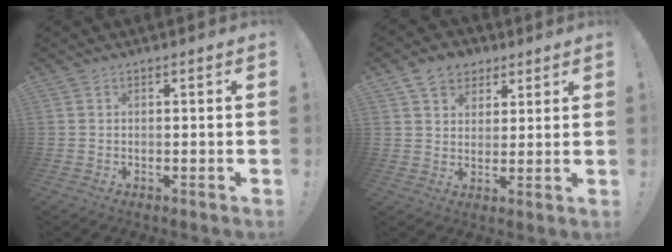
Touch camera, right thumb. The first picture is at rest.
{"total": 8.6, "force": [4.9, 6.6, 2.5], "torque": [-0.033, -0.021, 0.096]}